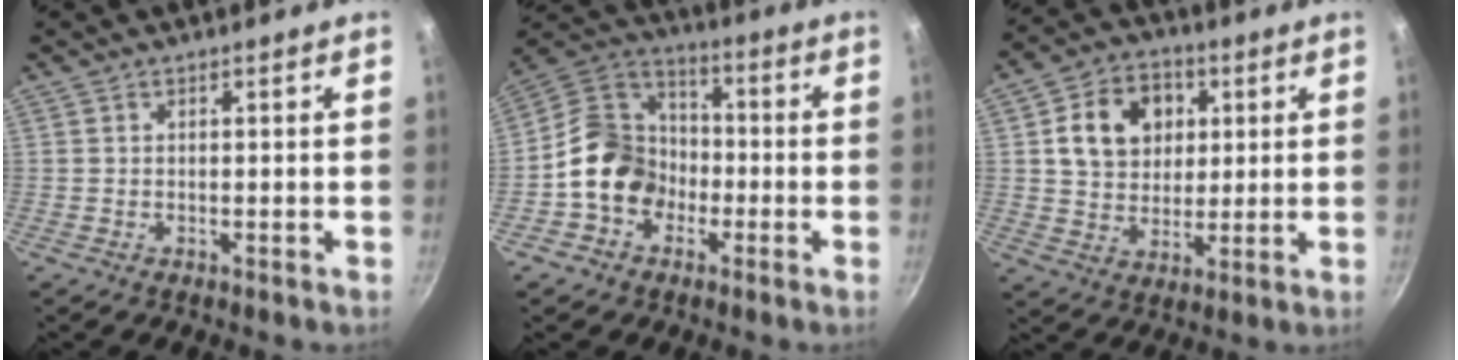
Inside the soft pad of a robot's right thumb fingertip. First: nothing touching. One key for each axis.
{"total": 12.9, "fx": -3.6, "fy": 10.6, "fz": 6.5, "tx": -0.070, "ty": 0.049, "tz": -0.083}
{"total": 12.8, "fx": 3.2, "fy": 10.2, "fz": 7.0, "tx": -0.086, "ty": 0.005, "tz": 0.049}